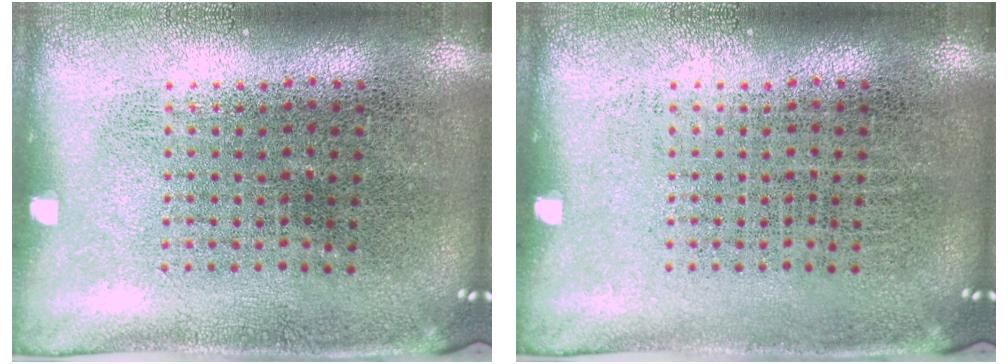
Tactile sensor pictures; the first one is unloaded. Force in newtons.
{"total": 0.0}